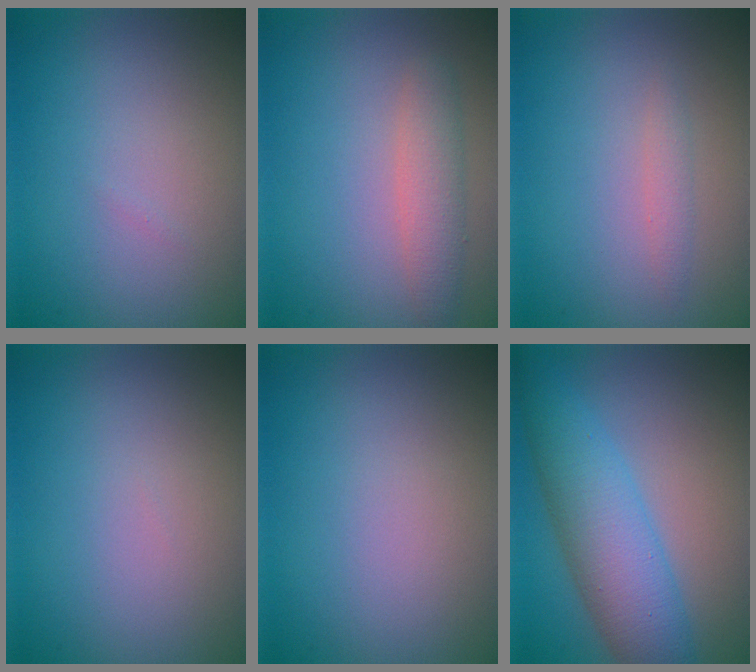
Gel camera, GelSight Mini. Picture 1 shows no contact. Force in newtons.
{"total": 2.6, "press": 2.6, "slide": 0.1}
{"total": 1.0, "press": 1.0, "slide": 0.0}
{"total": 0.0}
{"total": 0.0}
{"total": 6.8, "press": 6.8, "slide": 0.1}